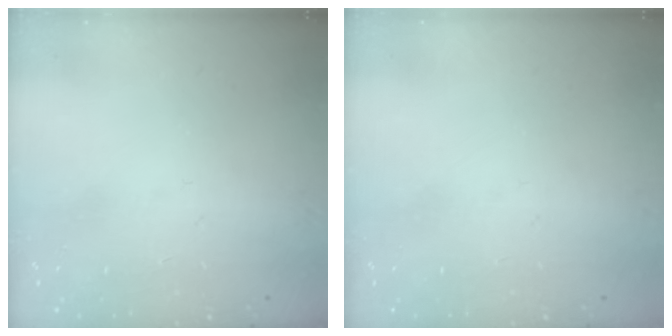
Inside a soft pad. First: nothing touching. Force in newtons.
{"total": 0.0}